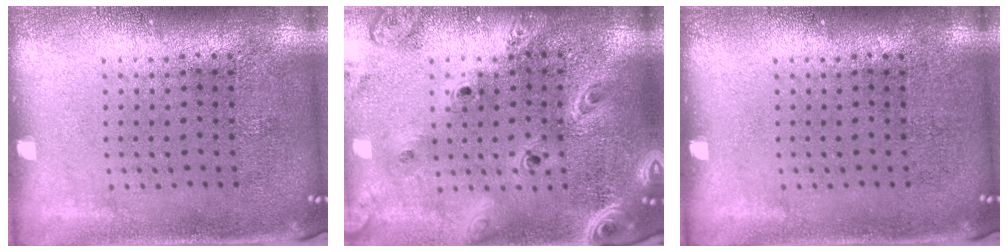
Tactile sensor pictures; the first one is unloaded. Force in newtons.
{"total": 2.8, "press": 2.3, "slide": 1.5}
{"total": 0.0}